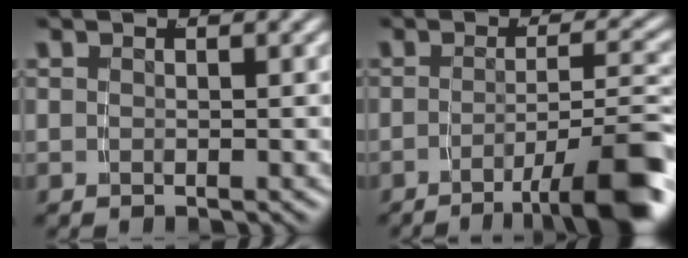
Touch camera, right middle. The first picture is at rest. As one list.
[{"total": 8.4, "force": [-5.1, 1.1, 6.6], "torque": [-0.082, -0.009, -0.072]}]